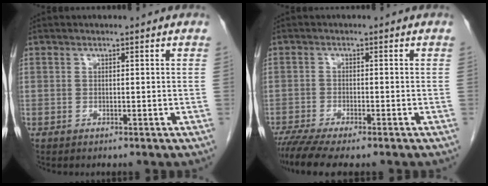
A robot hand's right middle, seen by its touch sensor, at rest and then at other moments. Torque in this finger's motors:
{"motor_torque": [1.13, -1.01, 0.43, 0.13]}